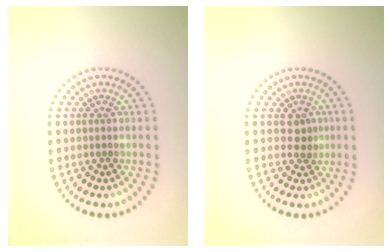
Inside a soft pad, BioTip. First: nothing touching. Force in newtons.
{"total": 1.3, "press": 1.0, "slide": 0.7}